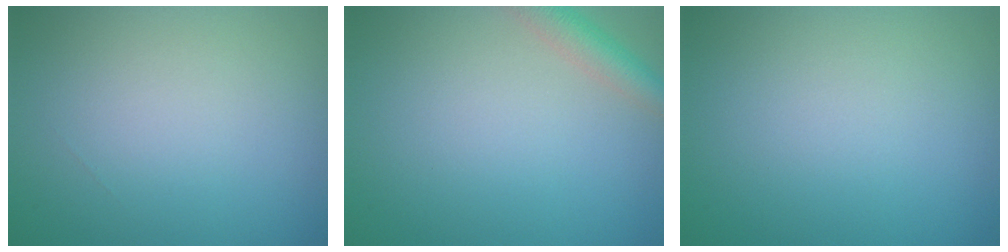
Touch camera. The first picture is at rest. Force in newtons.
{"total": 2.9, "press": 2.9, "slide": 0.1}
{"total": 0.0}